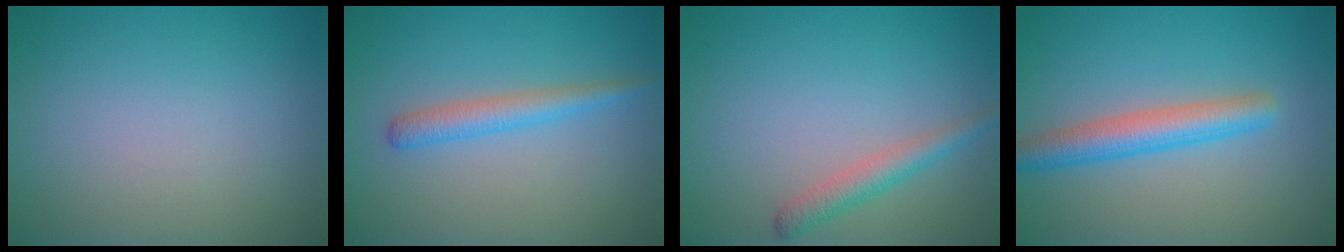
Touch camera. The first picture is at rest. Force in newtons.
{"total": 2.4, "press": 2.4, "slide": 0.2}
{"total": 2.2, "press": 2.2, "slide": 0.1}
{"total": 3.9, "press": 3.9, "slide": 0.1}